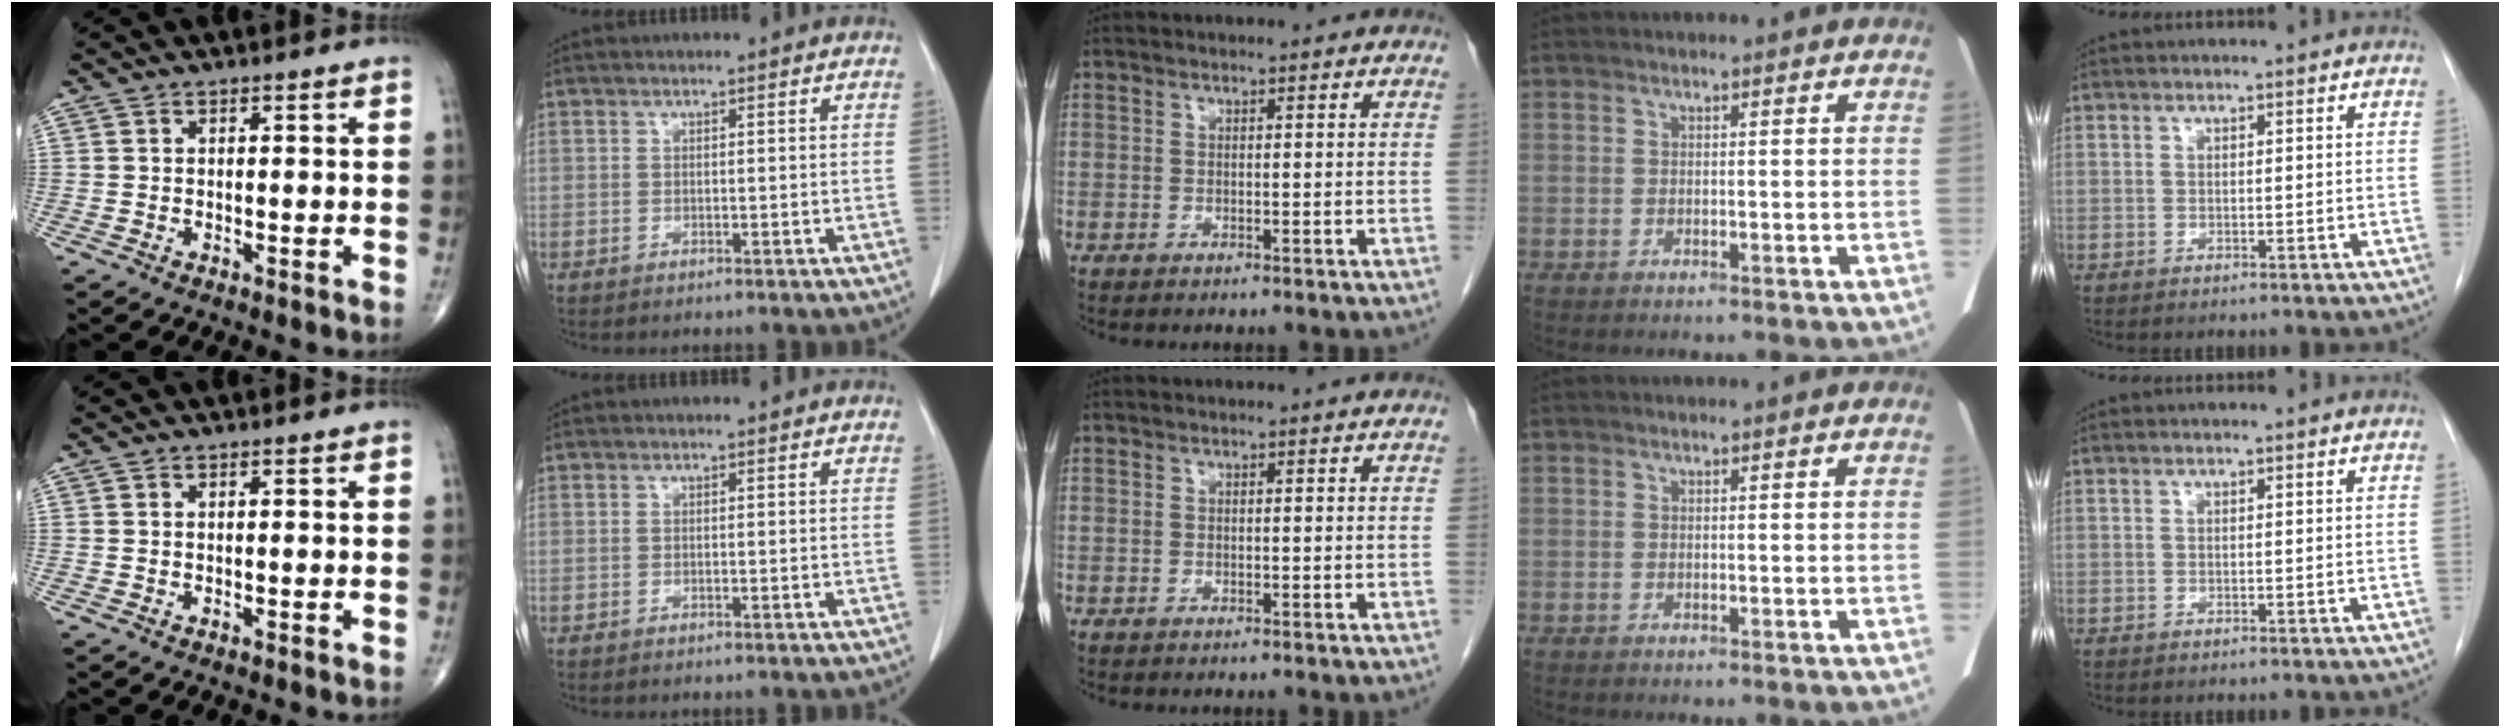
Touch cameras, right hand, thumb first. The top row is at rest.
{}